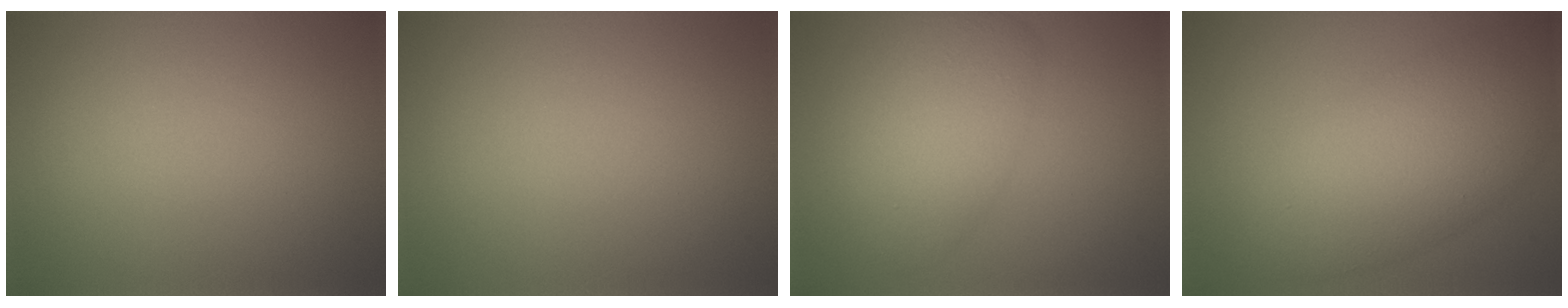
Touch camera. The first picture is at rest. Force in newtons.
{"total": 0.0}
{"total": 5.2, "press": 5.2, "slide": 0.3}
{"total": 7.5, "press": 7.5, "slide": 0.3}